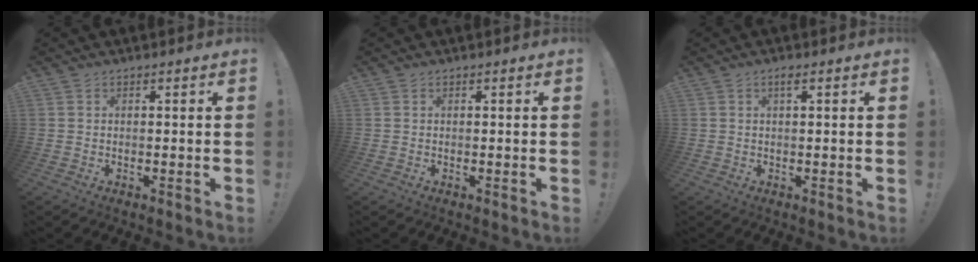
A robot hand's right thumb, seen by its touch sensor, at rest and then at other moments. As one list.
[{"total": 0.0}, {"total": 1.6, "force": [0.9, 0.1, 1.4], "torque": [-0.024, 0.000, 0.012]}]